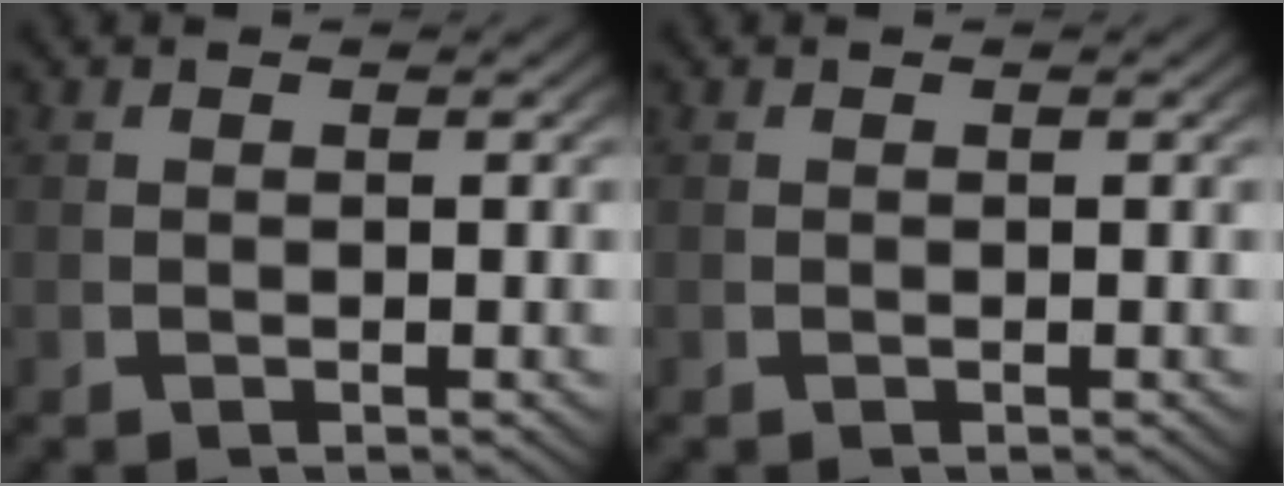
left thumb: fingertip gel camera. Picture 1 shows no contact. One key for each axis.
{"total": 0.0}